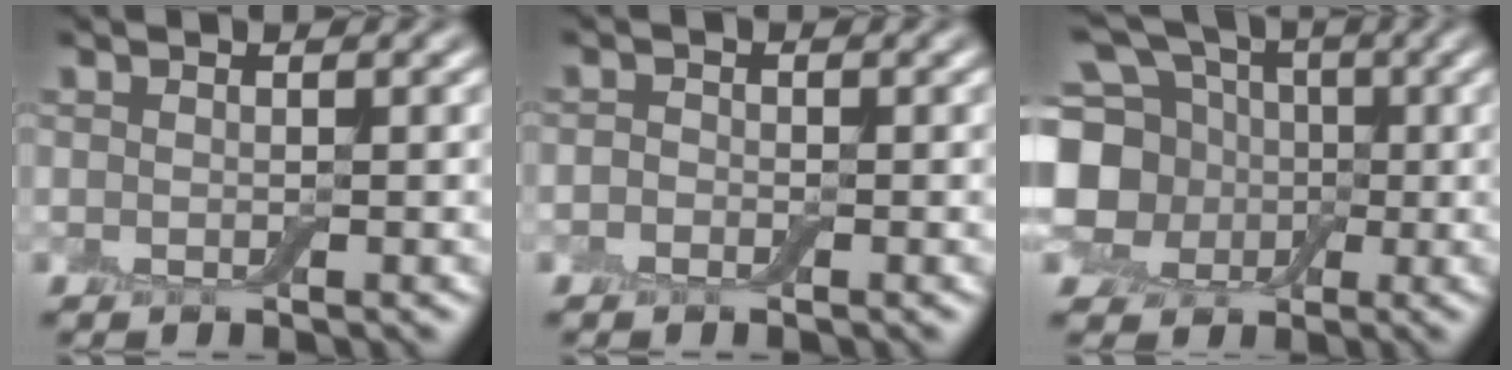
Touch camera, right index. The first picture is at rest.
{"total": 0.8, "force": [-0.4, 0.6, 0.3], "torque": [-0.004, 0.000, -0.011]}
{"total": 10.8, "force": [0.9, 9.2, 5.6], "torque": [-0.136, 0.000, -0.005]}